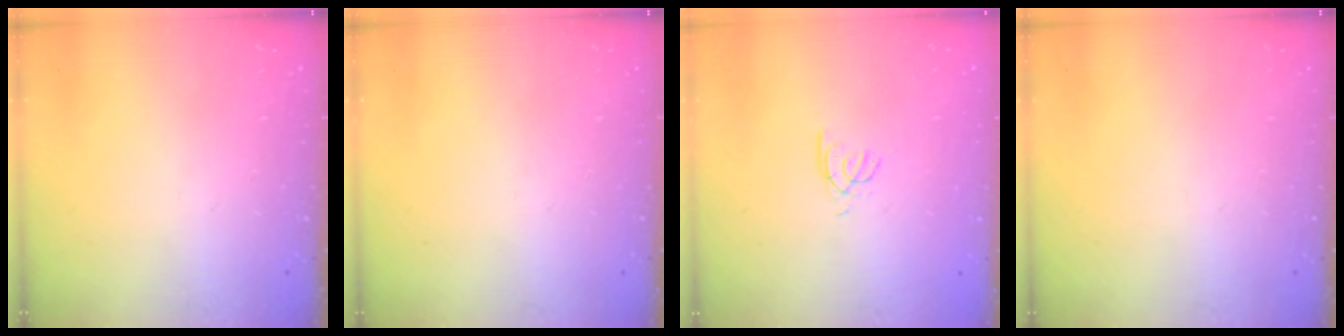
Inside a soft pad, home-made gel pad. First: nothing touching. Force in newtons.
{"total": 0.0}
{"total": 2.4, "press": 2.4, "slide": 0.4}
{"total": 0.0}